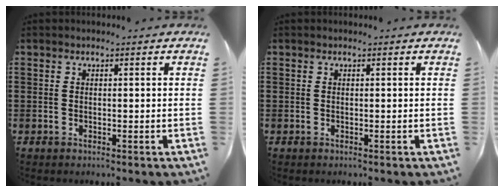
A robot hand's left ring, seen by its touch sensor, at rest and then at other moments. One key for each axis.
{"total": 0.0}